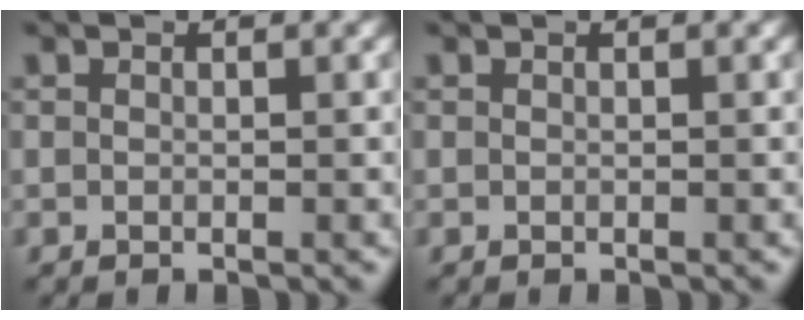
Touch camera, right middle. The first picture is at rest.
{"total": 0.0}